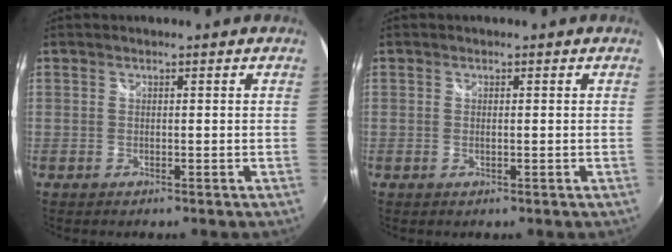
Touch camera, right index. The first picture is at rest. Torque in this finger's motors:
{"motor_torque": [-0.30, 0.01, -0.04, -0.01]}